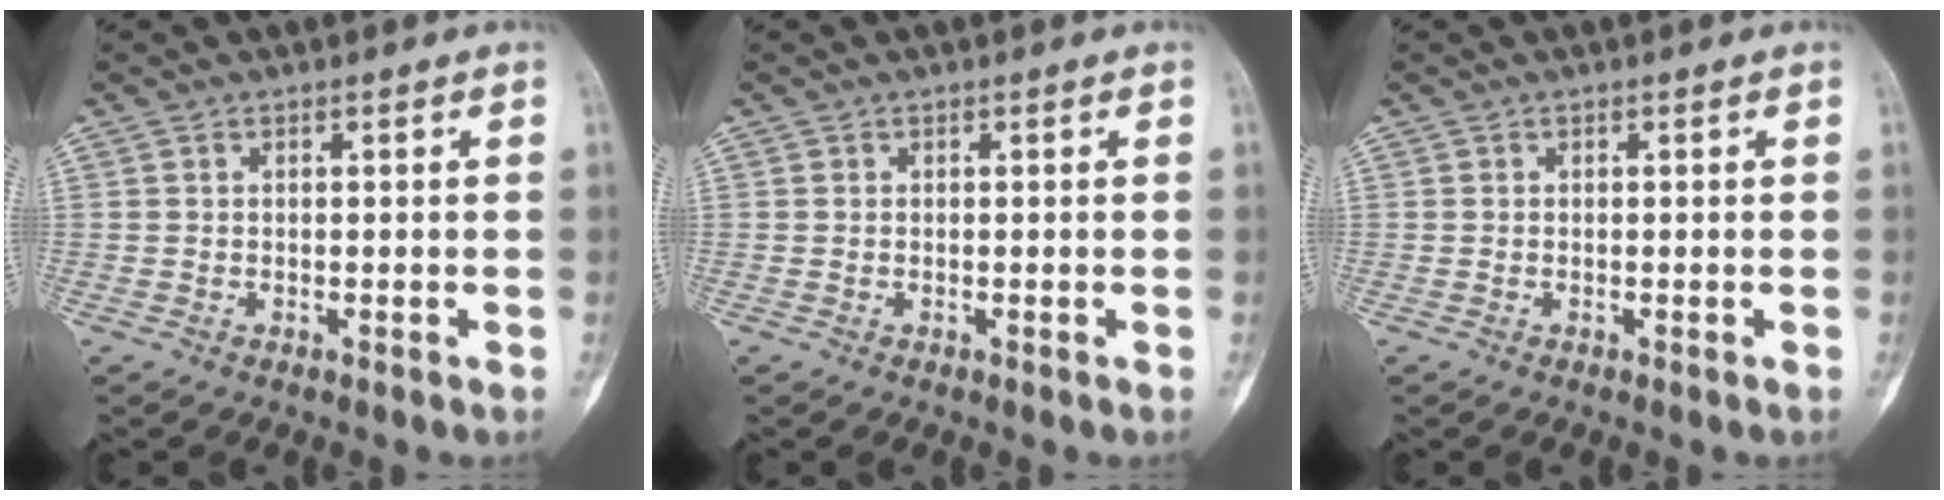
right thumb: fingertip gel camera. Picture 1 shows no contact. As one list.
[{"total": 0.0}, {"total": 0.0}]